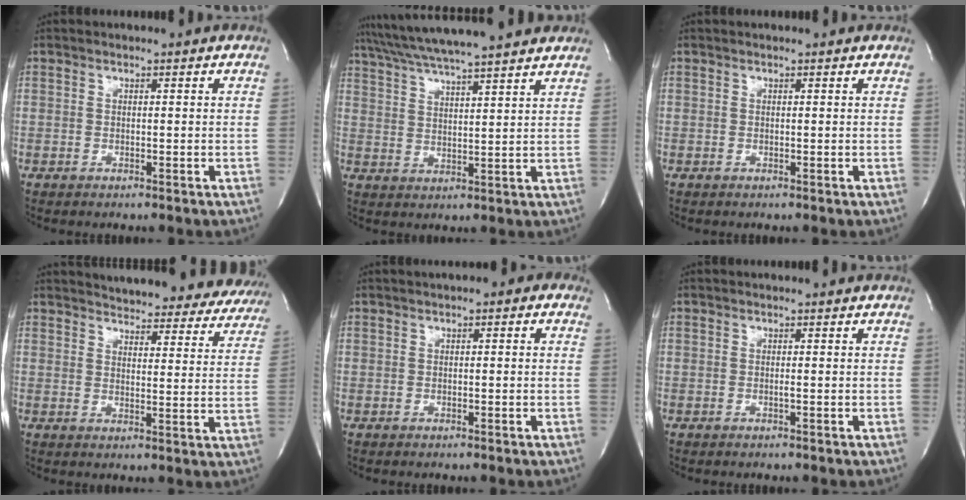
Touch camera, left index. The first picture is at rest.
{"total": 17.5, "force": [15.3, 0.5, 8.5], "torque": [-0.153, 0.037, 0.226]}
{"total": 0.8, "force": [0.7, 0.3, 0.2], "torque": [-0.011, 0.019, 0.011]}
{"total": 26.4, "force": [24.8, 6.1, 6.6], "torque": [-0.096, -0.065, 0.282]}
{"total": 2.0, "force": [0.9, 0.9, 1.6], "torque": [-0.020, 0.014, 0.008]}
{"total": 0.9, "force": [-0.9, -0.2, 0.2], "torque": [-0.001, -0.010, -0.019]}